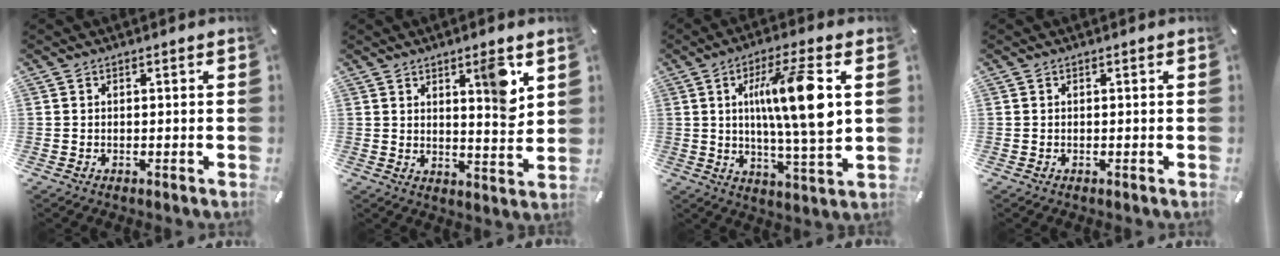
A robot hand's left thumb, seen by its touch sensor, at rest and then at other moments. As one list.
[{"total": 8.7, "force": [4.3, 2.0, 7.3], "torque": [-0.097, -0.027, 0.061]}, {"total": 15.8, "force": [3.6, 2.8, 15.2], "torque": [-0.273, -0.007, 0.049]}, {"total": 0.0}]